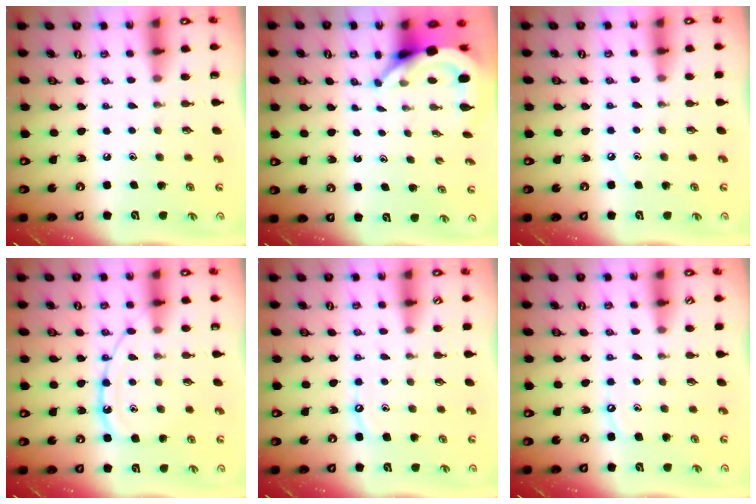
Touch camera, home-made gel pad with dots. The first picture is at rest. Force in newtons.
{"total": 5.5, "press": 5.4, "slide": 0.7}
{"total": 3.5, "press": 3.4, "slide": 0.5}
{"total": 12.3, "press": 12.2, "slide": 1.3}
{"total": 4.2, "press": 4.2, "slide": 0.5}
{"total": 3.6, "press": 3.6, "slide": 0.3}